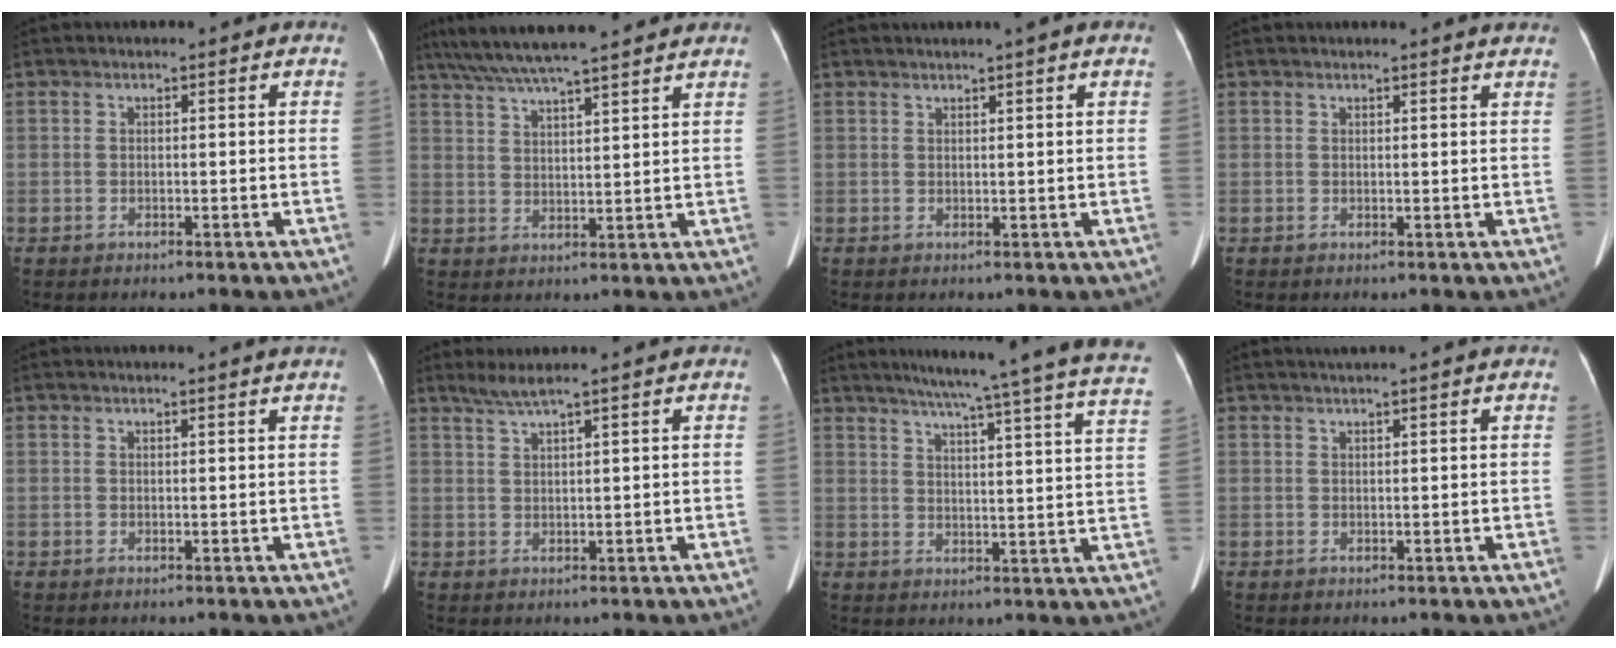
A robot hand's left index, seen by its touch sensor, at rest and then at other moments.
{"total": 16.8, "force": [14.4, 1.1, 8.7], "torque": [-0.156, 0.046, 0.215]}
{"total": 2.5, "force": [1.7, -0.4, 1.8], "torque": [-0.027, 0.015, 0.028]}
{"total": 3.8, "force": [3.6, -0.2, 1.1], "torque": [-0.017, 0.002, 0.025]}
{"total": 2.0, "force": [1.8, -0.7, 0.7], "torque": [-0.018, -0.004, 0.018]}
{"total": 2.8, "force": [2.2, -0.9, 1.5], "torque": [-0.035, 0.007, 0.048]}
{"total": 25.1, "force": [21.5, -0.9, 13.0], "torque": [-0.192, -0.047, 0.254]}
{"total": 3.3, "force": [2.7, -0.7, 1.8], "torque": [-0.022, 0.021, 0.038]}